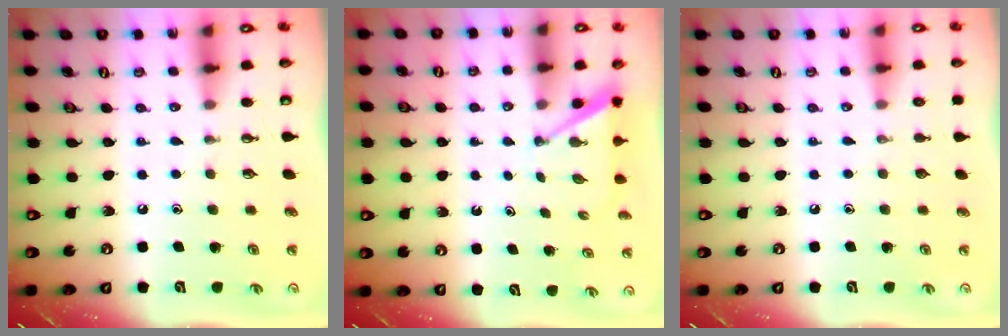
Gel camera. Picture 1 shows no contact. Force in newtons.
{"total": 2.9, "press": 2.9, "slide": 0.2}
{"total": 0.0}